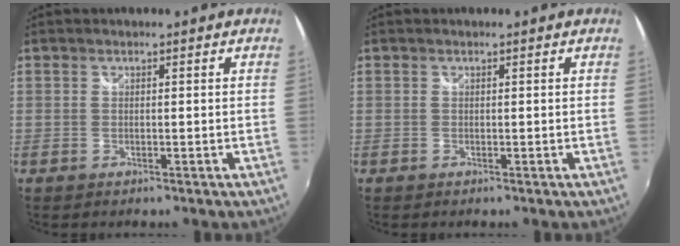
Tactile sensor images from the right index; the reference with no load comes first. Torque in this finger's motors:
{"motor_torque": [0.00, 0.00, 0.00, 0.01]}